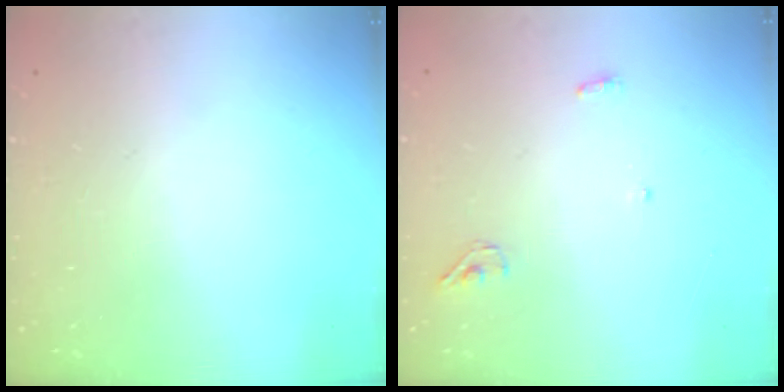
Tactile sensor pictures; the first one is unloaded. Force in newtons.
{"total": 3.4, "press": 3.3, "slide": 1.0}